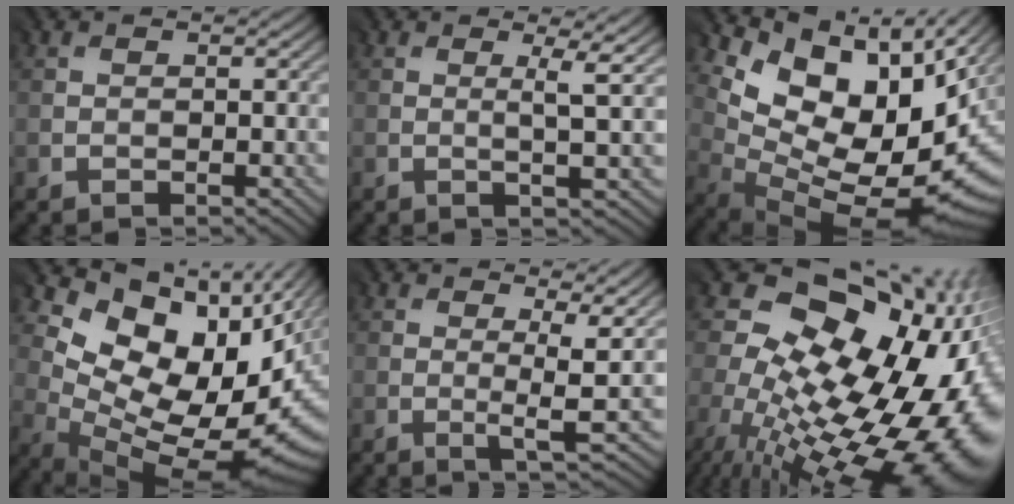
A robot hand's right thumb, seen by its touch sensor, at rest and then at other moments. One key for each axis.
{"total": 3.0, "fx": 0.6, "fy": -0.1, "fz": 2.9, "tx": -0.053, "ty": 0.003, "tz": 0.014}
{"total": 12.3, "fx": 4.5, "fy": 7.0, "fz": 9.0, "tx": -0.154, "ty": -0.014, "tz": 0.101}
{"total": 15.0, "fx": 4.6, "fy": 8.6, "fz": 11.4, "tx": -0.182, "ty": -0.011, "tz": 0.102}
{"total": 4.7, "fx": 0.9, "fy": 0.7, "fz": 4.5, "tx": -0.073, "ty": -0.004, "tz": 0.016}
{"total": 19.9, "fx": -4.3, "fy": 13.0, "fz": 14.4, "tx": -0.222, "ty": -0.005, "tz": -0.050}